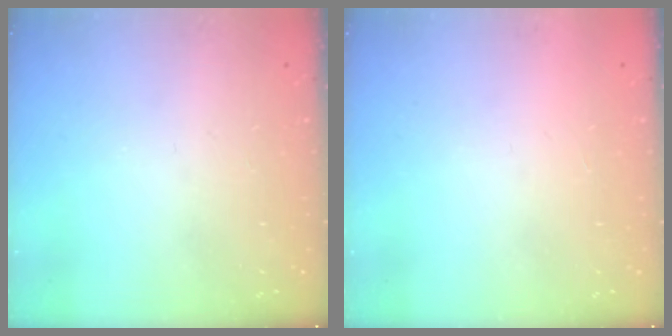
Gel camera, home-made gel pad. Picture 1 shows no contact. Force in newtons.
{"total": 1.5, "press": 1.5, "slide": 0.1}